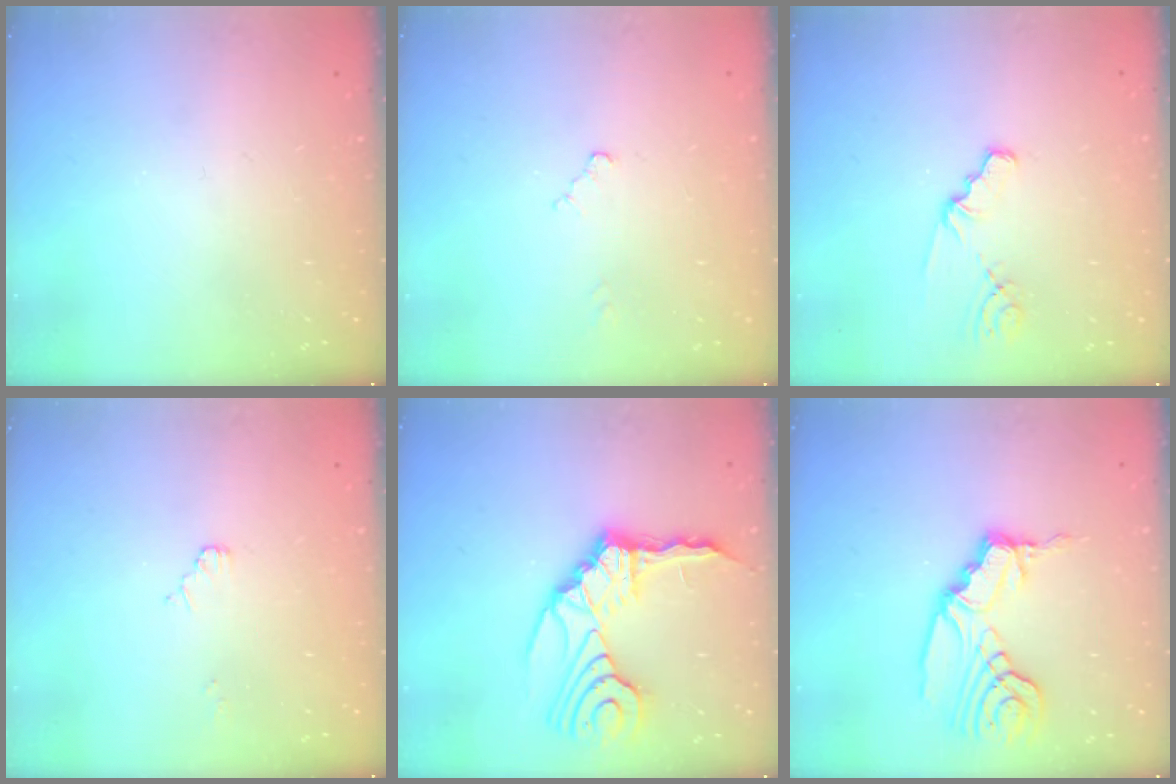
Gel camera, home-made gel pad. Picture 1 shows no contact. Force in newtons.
{"total": 2.3, "press": 2.3, "slide": 0.4}
{"total": 1.9, "press": 1.9, "slide": 0.3}
{"total": 2.0, "press": 1.9, "slide": 0.3}
{"total": 14.5, "press": 13.4, "slide": 5.4}
{"total": 10.4, "press": 10.3, "slide": 0.9}